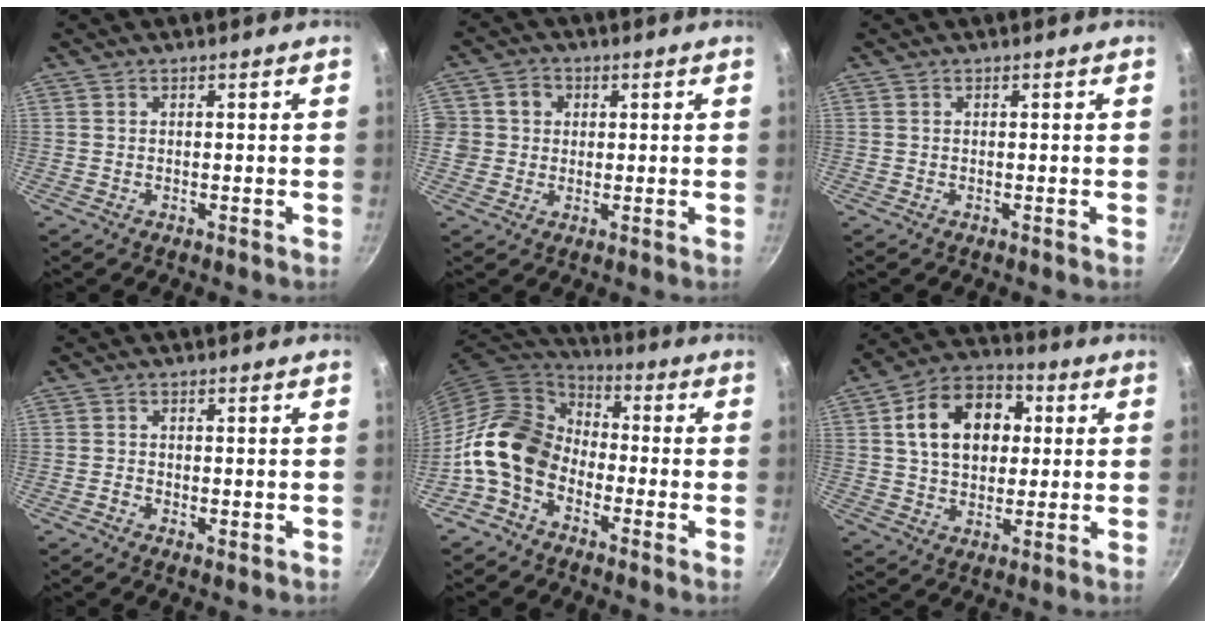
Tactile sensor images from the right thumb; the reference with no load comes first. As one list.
[{"total": 4.8, "force": [0.5, 4.6, 1.3], "torque": [0.012, 0.006, -0.001]}, {"total": 0.0}, {"total": 1.0, "force": [-0.3, 0.6, 0.7], "torque": [-0.012, -0.002, -0.007]}, {"total": 13.8, "force": [-4.3, 10.1, 8.3], "torque": [-0.118, 0.050, -0.109]}, {"total": 15.7, "force": [3.2, 11.2, 10.5], "torque": [-0.139, 0.019, 0.041]}]